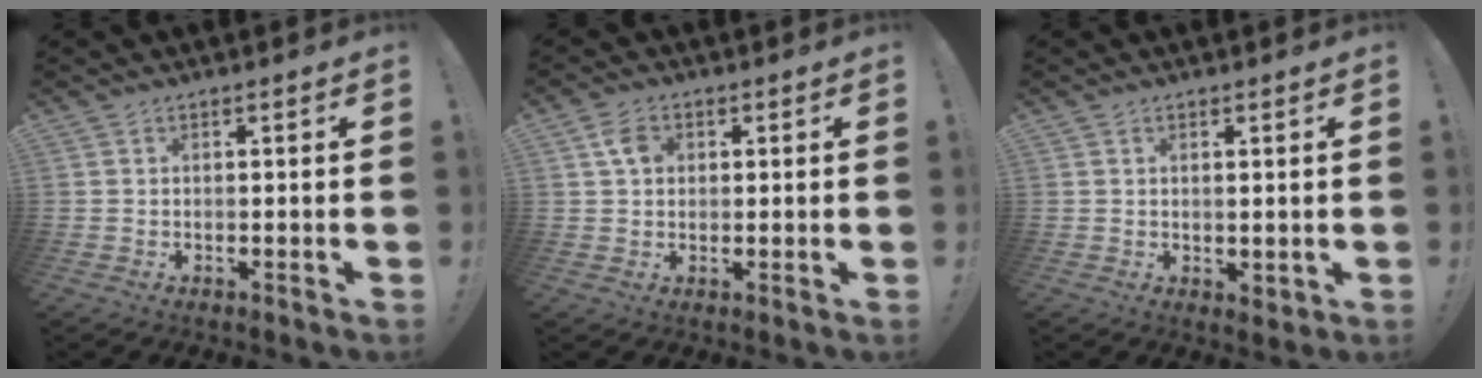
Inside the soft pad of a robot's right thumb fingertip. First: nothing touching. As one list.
[{"total": 5.2, "force": [1.4, 4.0, 3.0], "torque": [-0.047, 0.008, 0.027]}, {"total": 1.6, "force": [1.0, 1.0, 0.8], "torque": [0.000, -0.008, 0.016]}]